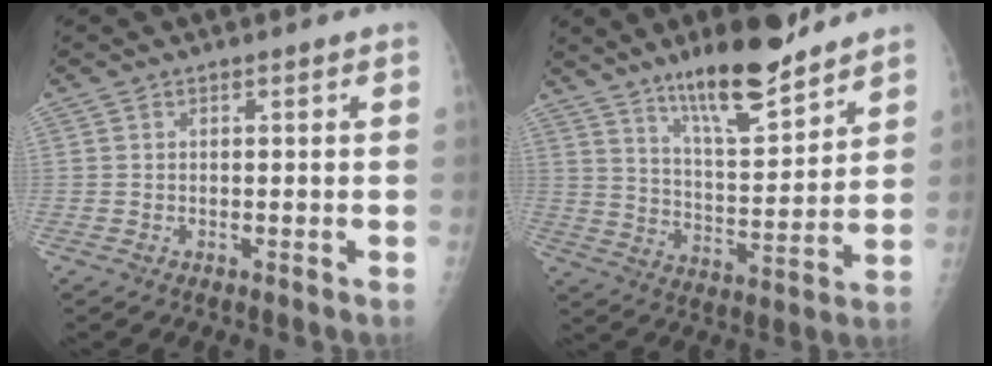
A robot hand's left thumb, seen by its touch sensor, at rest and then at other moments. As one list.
[{"total": 15.2, "force": [11.3, 3.7, 9.5], "torque": [-0.132, -0.077, 0.194]}]